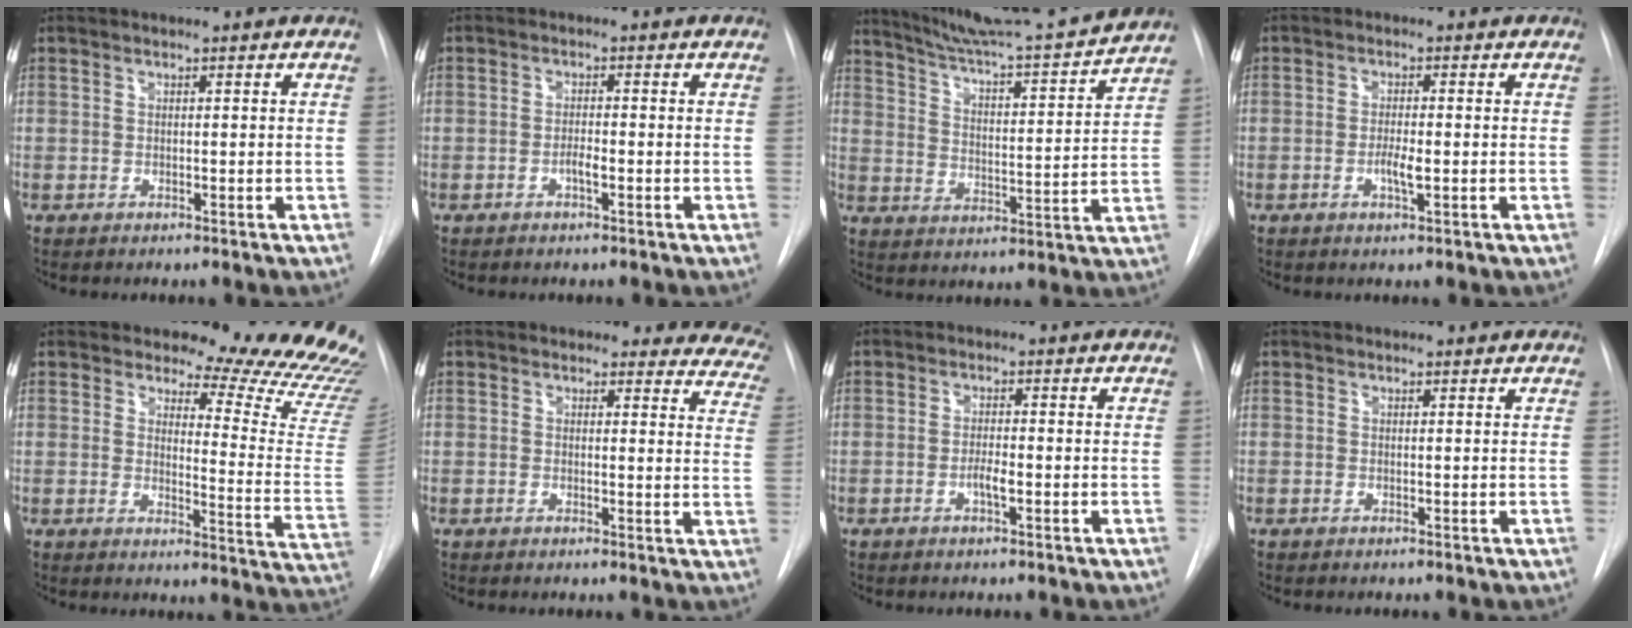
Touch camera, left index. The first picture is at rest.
{"total": 1.5, "force": [-0.7, 0.3, 1.3], "torque": [-0.023, 0.002, -0.015]}
{"total": 18.3, "force": [17.2, -0.3, 6.3], "torque": [-0.106, -0.035, 0.247]}
{"total": 2.5, "force": [-0.7, 0.4, 2.4], "torque": [-0.044, -0.001, -0.012]}
{"total": 17.1, "force": [16.7, 1.6, 3.1], "torque": [-0.016, -0.153, 0.164]}
{"total": 12.7, "force": [11.8, 4.4, 1.6], "torque": [0.033, -0.066, 0.080]}
{"total": 2.0, "force": [-0.8, 0.3, 1.9], "torque": [-0.034, 0.001, -0.015]}
{"total": 1.4, "force": [1.3, 0.5, 0.2], "torque": [-0.012, 0.009, 0.010]}